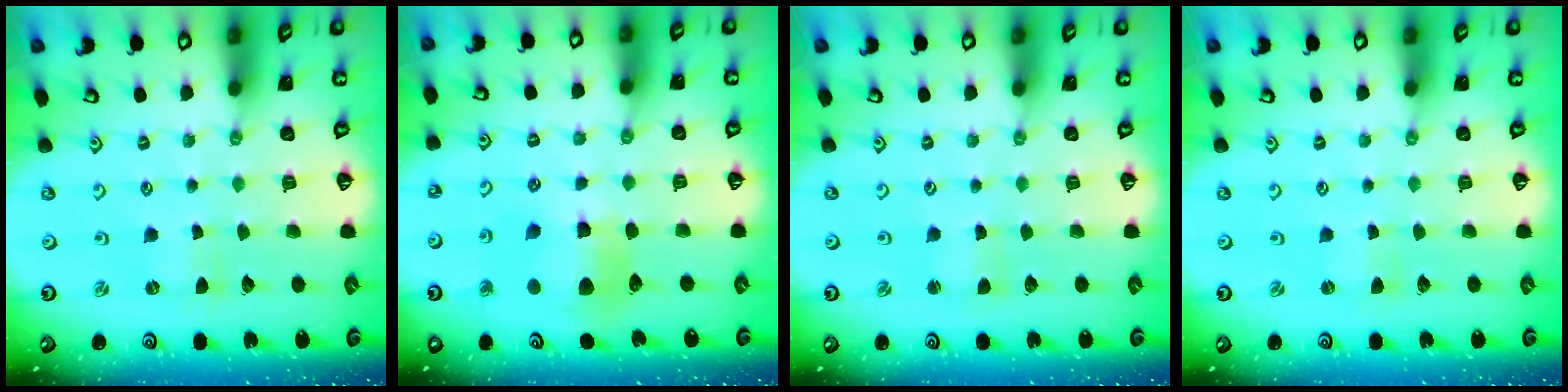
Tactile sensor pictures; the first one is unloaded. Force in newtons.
{"total": 10.7, "press": 10.6, "slide": 1.5}
{"total": 1.4, "press": 1.3, "slide": 0.3}
{"total": 0.0}